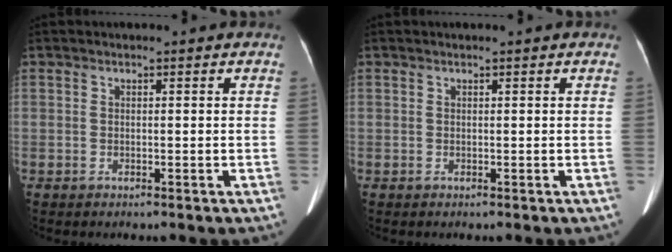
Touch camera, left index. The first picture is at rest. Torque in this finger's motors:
{"motor_torque": [0.09, -0.16, -0.02, -0.01]}